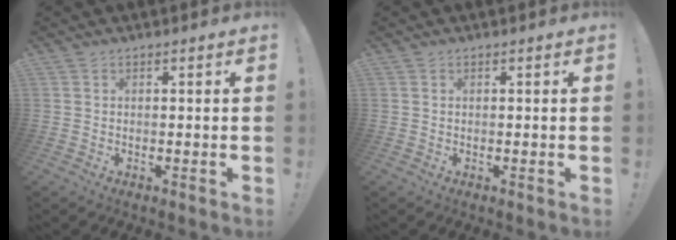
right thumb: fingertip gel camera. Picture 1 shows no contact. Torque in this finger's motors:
{"motor_torque": [0.02, 0.02, 0.00, 0.00, 0.00]}